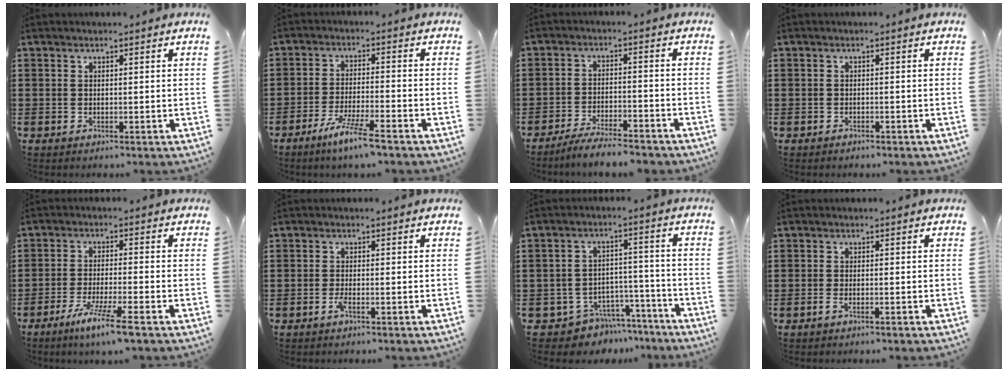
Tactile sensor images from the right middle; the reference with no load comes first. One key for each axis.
{"total": 6.2, "fx": -4.9, "fy": -0.2, "fz": 3.9, "tx": -0.081, "ty": -0.015, "tz": -0.088}
{"total": 5.0, "fx": -4.8, "fy": 0.2, "fz": 1.6, "tx": -0.034, "ty": -0.005, "tz": -0.093}
{"total": 0.9, "fx": -0.8, "fy": 0.3, "fz": 0.0, "tx": -0.001, "ty": 0.000, "tz": -0.018}
{"total": 6.2, "fx": -4.6, "fy": -0.3, "fz": 4.1, "tx": -0.078, "ty": -0.013, "tz": -0.081}
{"total": 1.4, "fx": -0.7, "fy": 0.2, "fz": 1.2, "tx": -0.032, "ty": -0.004, "tz": -0.015}
{"total": 5.8, "fx": -5.3, "fy": 2.2, "fz": 0.5, "tx": -0.019, "ty": 0.023, "tz": -0.107}
{"total": 1.1, "fx": -0.7, "fy": 0.2, "fz": 0.8, "tx": -0.024, "ty": -0.006, "tz": -0.015}